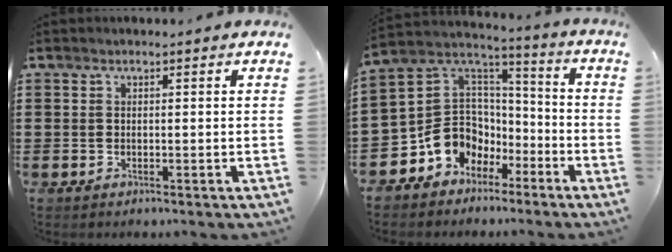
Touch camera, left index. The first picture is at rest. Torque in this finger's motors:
{"motor_torque": [1.13, 1.01, 0.56, 0.10]}